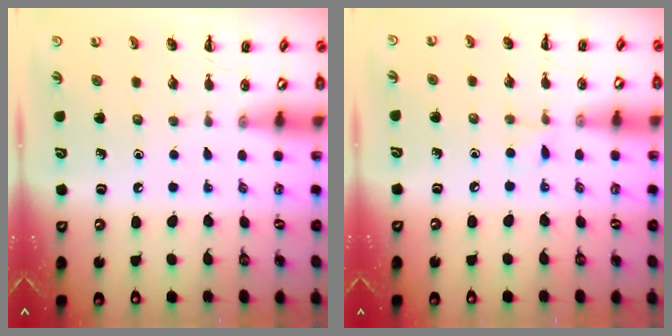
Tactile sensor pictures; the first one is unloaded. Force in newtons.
{"total": 4.9, "press": 4.7, "slide": 1.5}